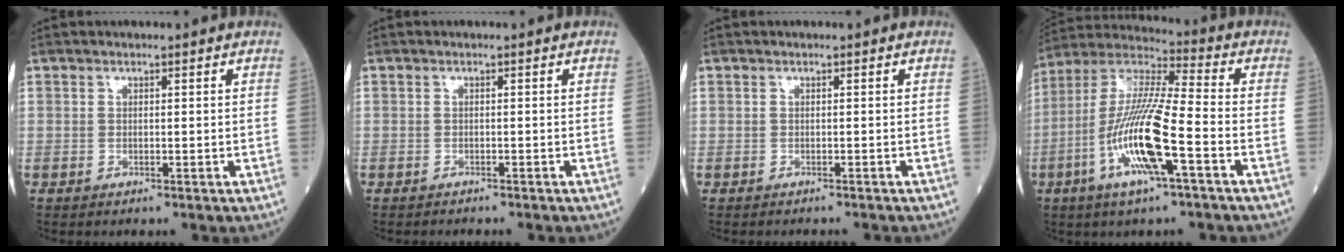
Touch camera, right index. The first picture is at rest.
{"total": 1.3, "force": [-1.2, 0.2, 0.3], "torque": [-0.008, -0.002, -0.017]}
{"total": 2.1, "force": [-1.9, 0.7, 0.3], "torque": [0.000, -0.002, -0.027]}
{"total": 15.7, "force": [-5.2, 1.3, 14.7], "torque": [-0.303, -0.007, -0.103]}